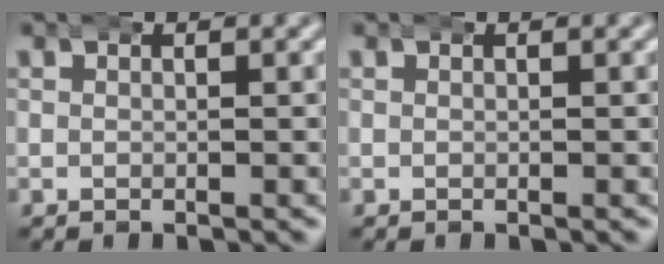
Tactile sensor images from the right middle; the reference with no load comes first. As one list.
[{"total": 0.0}]